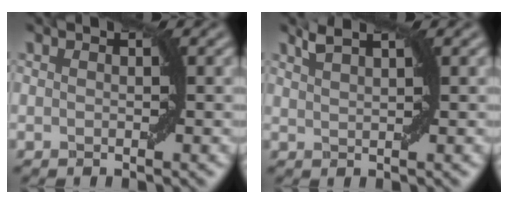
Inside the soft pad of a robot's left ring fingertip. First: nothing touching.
{"total": 1.8, "force": [1.4, 0.3, 1.1], "torque": [-0.018, 0.006, 0.027]}